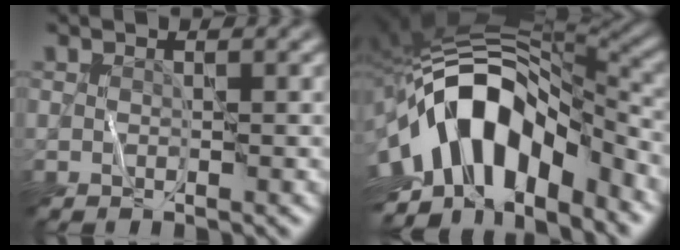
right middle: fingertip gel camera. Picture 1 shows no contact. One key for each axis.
{"total": 14.0, "fx": -4.6, "fy": 7.7, "fz": 10.8, "tx": -0.168, "ty": 0.017, "tz": -0.089}